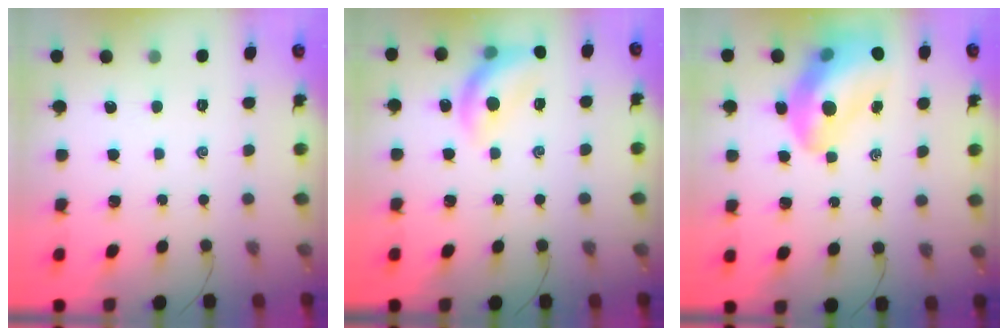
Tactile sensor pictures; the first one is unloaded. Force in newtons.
{"total": 14.0, "press": 13.8, "slide": 2.7}
{"total": 16.6, "press": 16.0, "slide": 4.5}